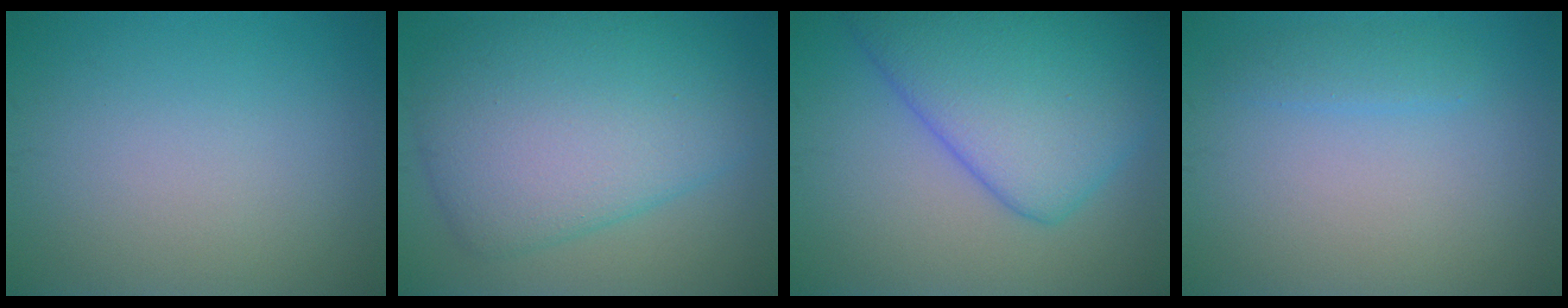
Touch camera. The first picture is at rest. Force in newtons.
{"total": 9.9, "press": 9.9, "slide": 0.2}
{"total": 9.8, "press": 9.8, "slide": 0.2}
{"total": 1.4, "press": 1.4, "slide": 0.1}